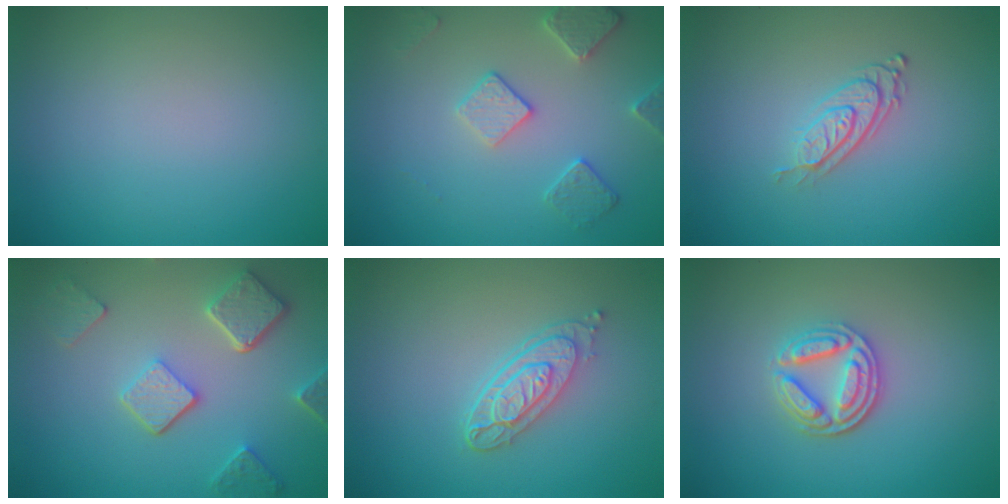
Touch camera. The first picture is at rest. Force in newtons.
{"total": 2.9, "press": 2.9, "slide": 0.1}
{"total": 2.9, "press": 2.0, "slide": 2.0}
{"total": 5.1, "press": 3.9, "slide": 3.3}
{"total": 3.8, "press": 3.0, "slide": 2.3}
{"total": 3.6, "press": 3.2, "slide": 1.8}